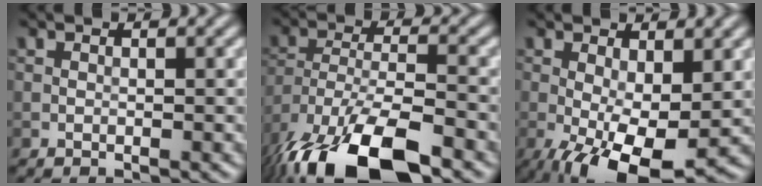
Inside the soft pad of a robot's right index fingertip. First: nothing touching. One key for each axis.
{"total": 13.3, "fx": -9.3, "fy": 4.7, "fz": 8.3, "tx": -0.180, "ty": -0.023, "tz": -0.165}
{"total": 8.3, "fx": -2.3, "fy": 3.2, "fz": 7.3, "tx": -0.136, "ty": -0.019, "tz": -0.031}